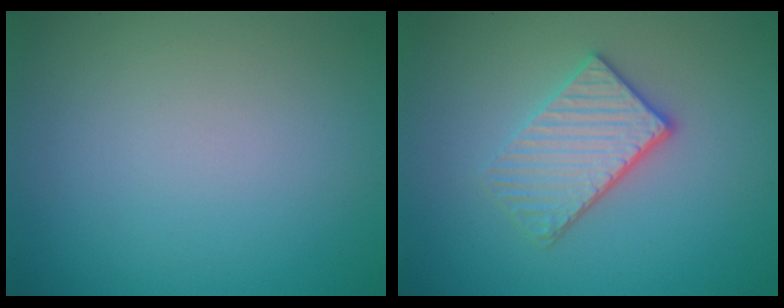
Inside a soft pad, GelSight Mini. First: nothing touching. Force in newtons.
{"total": 3.6, "press": 3.1, "slide": 1.8}